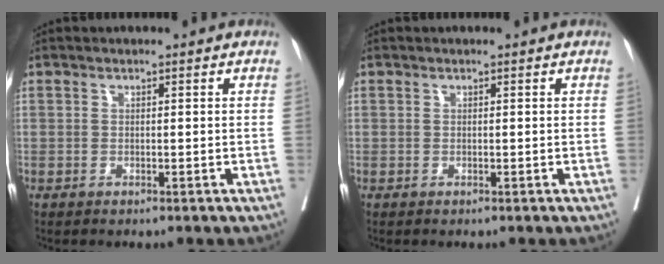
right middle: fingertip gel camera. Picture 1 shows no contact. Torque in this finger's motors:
{"motor_torque": [0.00, 0.00, 0.00, 0.00]}